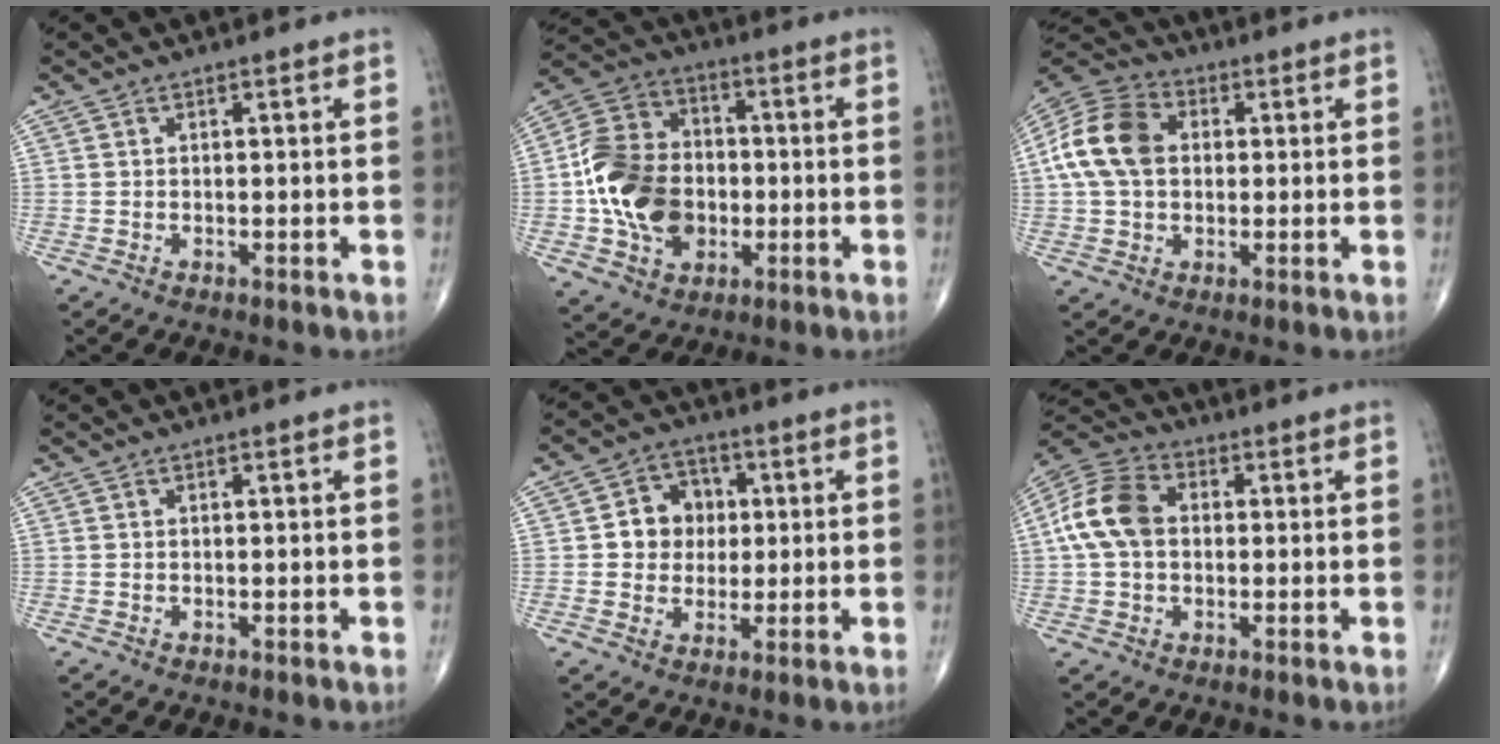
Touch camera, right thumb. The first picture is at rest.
{"total": 16.7, "force": [-1.9, 12.7, 10.7], "torque": [-0.169, 0.024, -0.036]}
{"total": 13.8, "force": [1.6, 10.0, 9.4], "torque": [-0.174, 0.025, 0.021]}
{"total": 0.0}
{"total": 8.2, "force": [0.8, 7.3, 3.7], "torque": [-0.012, 0.007, 0.006]}
{"total": 11.6, "force": [0.9, 8.3, 8.0], "torque": [-0.155, 0.028, 0.006]}